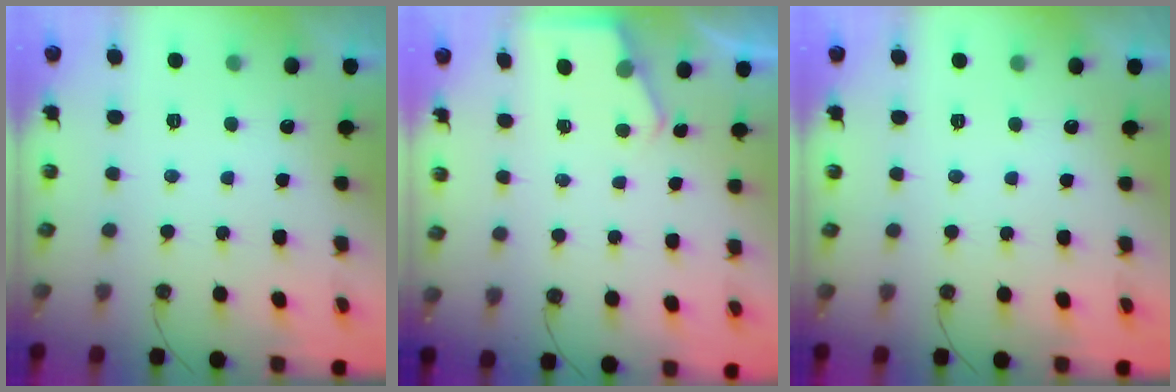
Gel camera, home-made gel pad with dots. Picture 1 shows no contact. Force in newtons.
{"total": 2.3, "press": 2.3, "slide": 0.3}
{"total": 0.0}